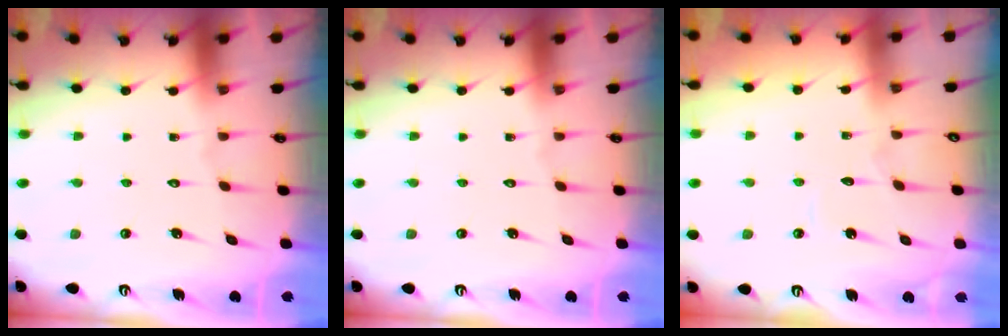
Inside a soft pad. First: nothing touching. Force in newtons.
{"total": 0.0}
{"total": 3.0, "press": 3.0, "slide": 0.3}